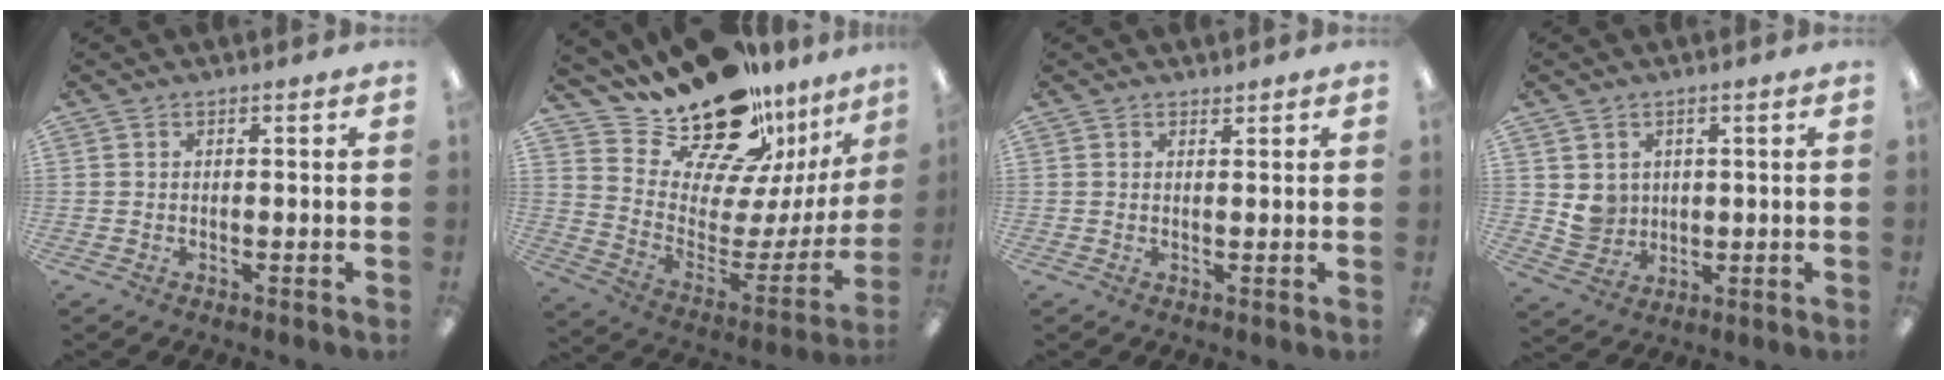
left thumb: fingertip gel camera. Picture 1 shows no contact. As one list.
[{"total": 21.4, "force": [18.8, 7.5, 6.8], "torque": [-0.111, -0.160, 0.331]}, {"total": 0.9, "force": [0.9, 0.3, 0.0], "torque": [0.007, -0.004, 0.016]}, {"total": 5.4, "force": [2.0, 4.9, 0.7], "torque": [-0.006, -0.005, 0.039]}]